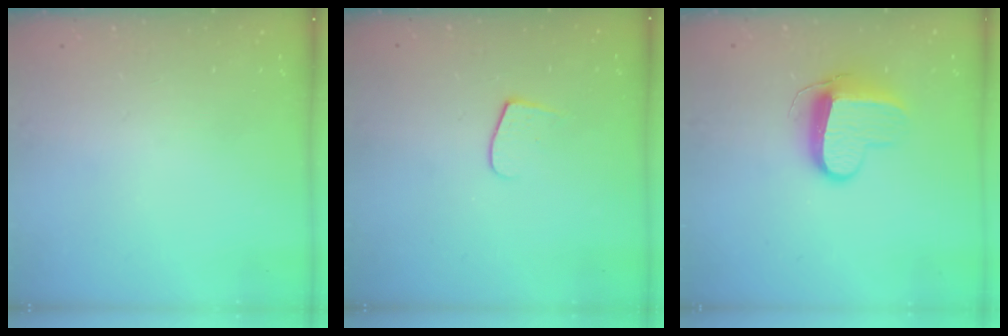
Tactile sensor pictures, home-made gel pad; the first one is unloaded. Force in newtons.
{"total": 5.8, "press": 5.8, "slide": 0.7}
{"total": 10.5, "press": 10.5, "slide": 0.8}